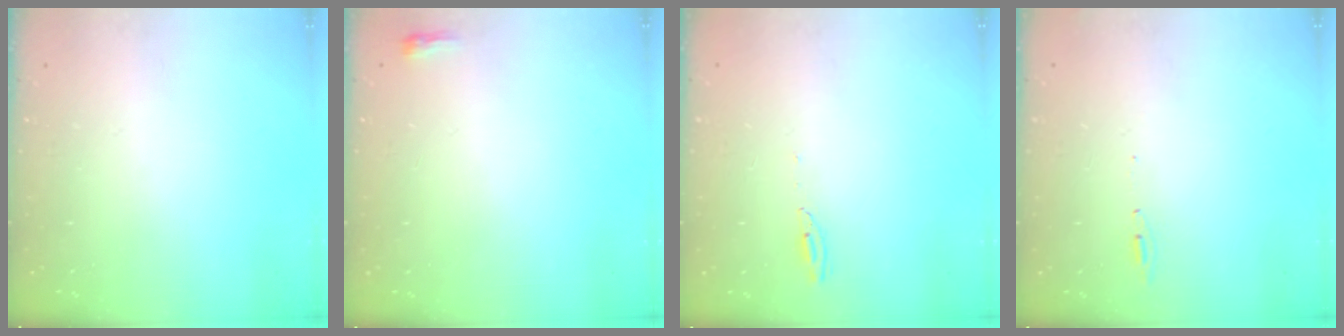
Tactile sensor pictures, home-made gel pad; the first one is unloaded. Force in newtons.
{"total": 2.3, "press": 2.2, "slide": 0.7}
{"total": 4.4, "press": 4.4, "slide": 0.1}
{"total": 4.8, "press": 4.6, "slide": 1.6}